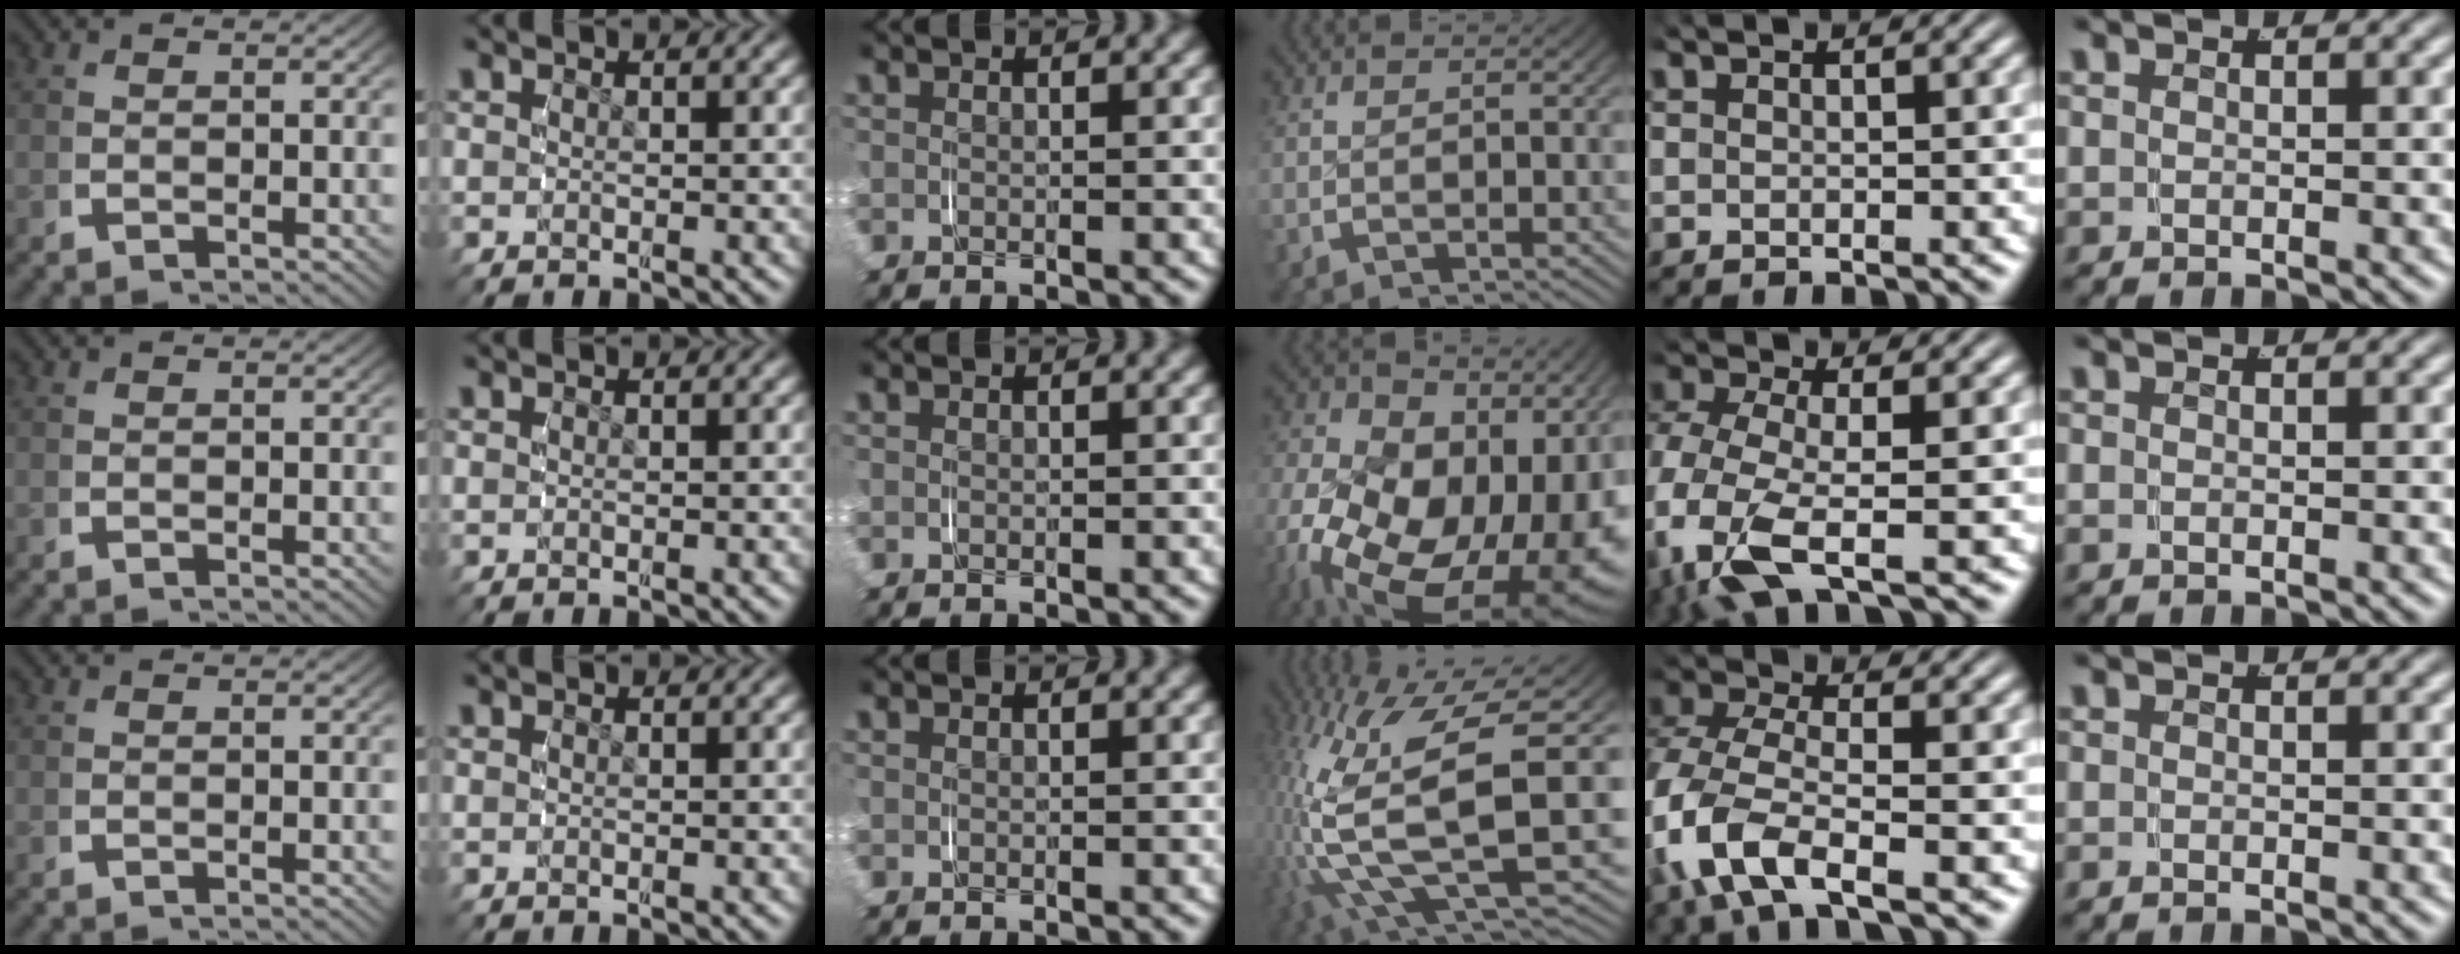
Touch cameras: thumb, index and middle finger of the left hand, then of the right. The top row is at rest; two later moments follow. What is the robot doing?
{"motion": "grasp_and_lifting", "object": "shoes"}